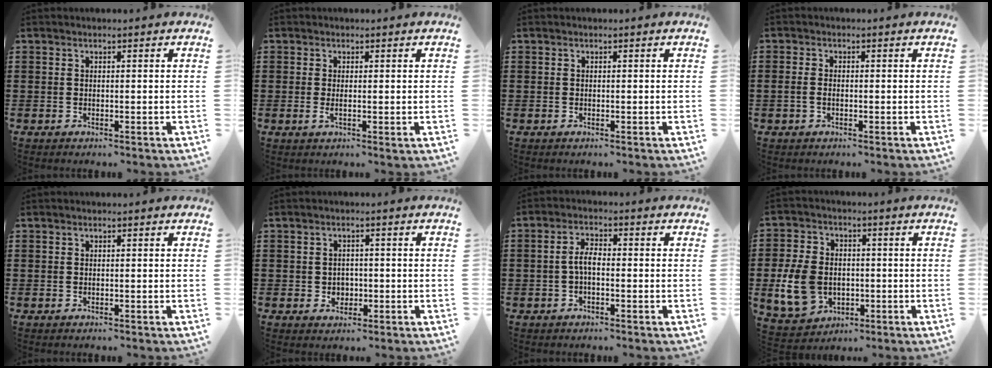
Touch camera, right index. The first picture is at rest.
{"total": 0.8, "force": [-0.1, 0.0, 0.8], "torque": [-0.015, -0.005, 0.000]}
{"total": 0.0}
{"total": 1.2, "force": [-0.5, 0.6, 1.0], "torque": [-0.020, -0.002, -0.008]}
{"total": 0.0}
{"total": 2.0, "force": [-0.4, 1.9, 0.4], "torque": [-0.007, 0.004, -0.015]}
{"total": 3.3, "force": [-0.7, 1.4, 2.9], "torque": [-0.068, 0.001, -0.019]}
{"total": 9.5, "force": [-1.8, 7.3, 5.9], "torque": [-0.152, 0.013, -0.033]}